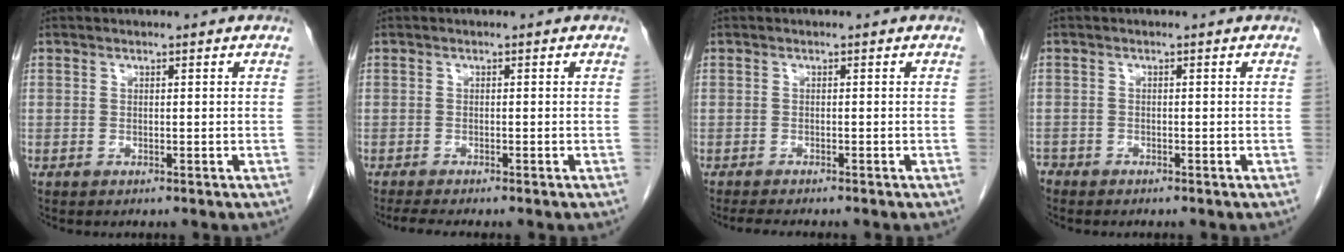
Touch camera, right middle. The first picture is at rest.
{"total": 2.9, "force": [-2.4, 0.1, 1.7], "torque": [-0.030, -0.007, -0.039]}
{"total": 4.1, "force": [-3.5, 0.3, 2.1], "torque": [-0.028, -0.008, -0.049]}
{"total": 1.5, "force": [-1.4, 0.6, 0.1], "torque": [0.004, 0.001, -0.027]}